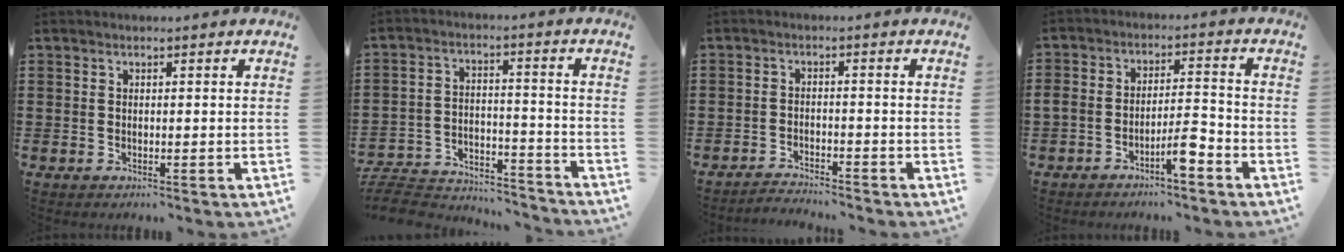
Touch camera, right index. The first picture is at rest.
{"total": 6.9, "force": [-6.6, 1.2, 1.6], "torque": [-0.040, 0.008, -0.133]}
{"total": 2.5, "force": [-2.5, 0.0, 0.0], "torque": [-0.006, 0.002, -0.053]}
{"total": 5.5, "force": [-3.9, 1.2, 3.7], "torque": [-0.061, 0.007, -0.069]}